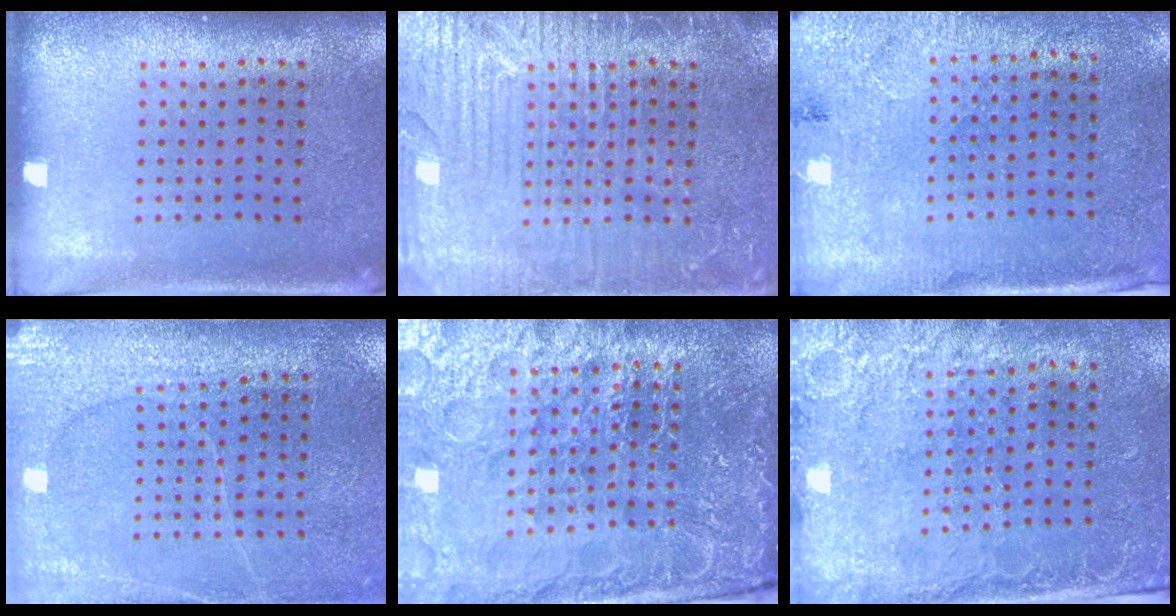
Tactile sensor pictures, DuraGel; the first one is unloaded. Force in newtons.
{"total": 6.2, "press": 6.1, "slide": 0.8}
{"total": 2.7, "press": 2.2, "slide": 1.5}
{"total": 3.0, "press": 3.0, "slide": 0.1}
{"total": 6.1, "press": 5.4, "slide": 2.8}
{"total": 2.7, "press": 2.2, "slide": 1.5}